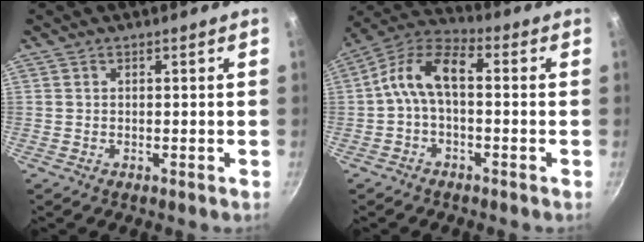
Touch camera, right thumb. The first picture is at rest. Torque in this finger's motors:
{"motor_torque": [0.22, 0.23, 0.41, -0.12, 0.11]}